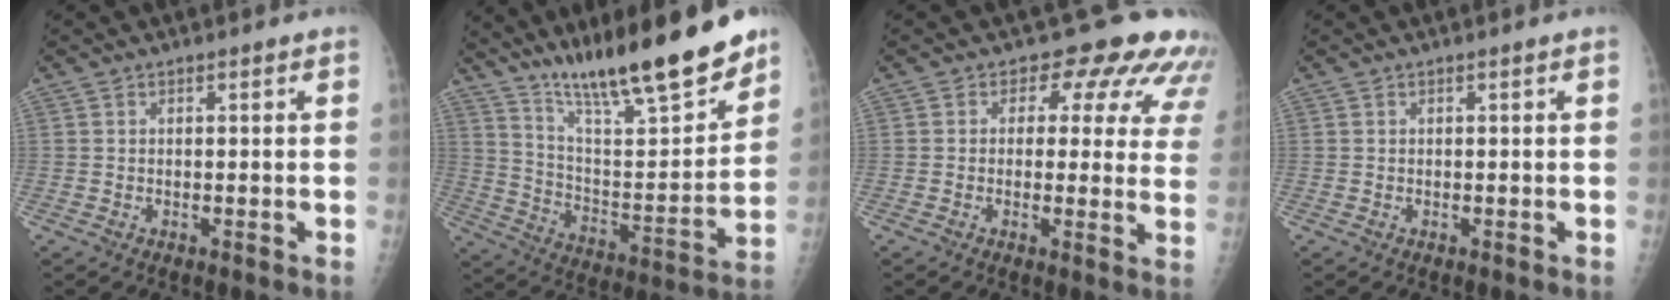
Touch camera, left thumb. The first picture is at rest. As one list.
[{"total": 22.6, "force": [17.2, 3.8, 14.2], "torque": [-0.203, -0.089, 0.292]}, {"total": 12.1, "force": [8.2, 6.8, 5.7], "torque": [-0.010, -0.026, 0.065]}, {"total": 0.0}]